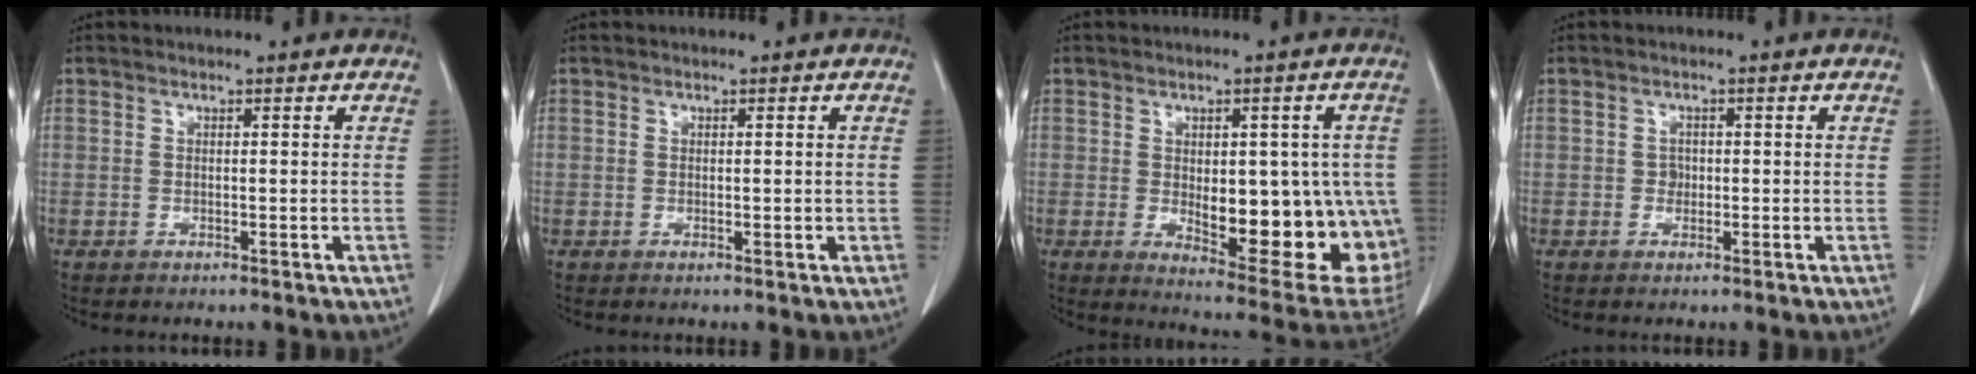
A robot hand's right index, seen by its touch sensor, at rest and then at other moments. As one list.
[{"total": 0.8, "force": [0.0, 0.3, 0.7], "torque": [-0.012, -0.002, 0.002]}, {"total": 18.8, "force": [-3.0, 7.2, 17.0], "torque": [-0.155, 0.007, -0.010]}, {"total": 1.2, "force": [-0.1, 1.1, 0.5], "torque": [-0.006, 0.004, -0.002]}]